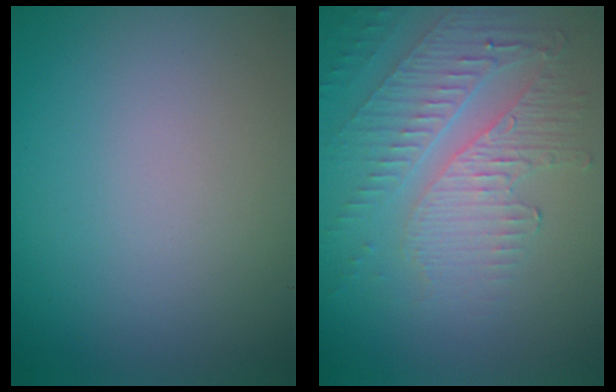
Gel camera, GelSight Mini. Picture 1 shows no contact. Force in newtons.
{"total": 5.5, "press": 3.6, "slide": 4.1}